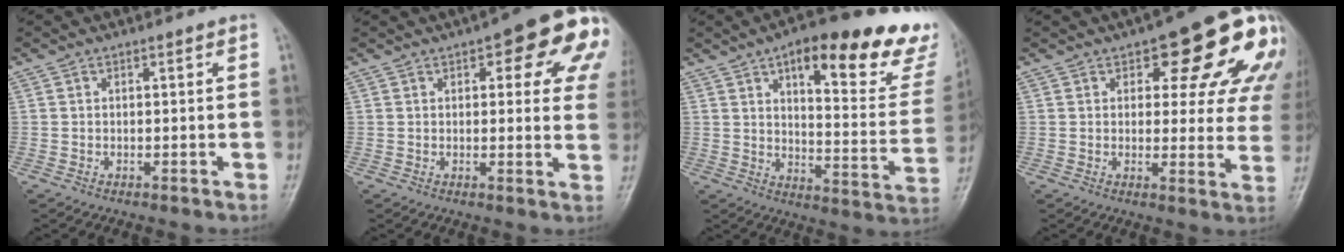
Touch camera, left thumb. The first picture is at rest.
{"total": 16.2, "force": [6.8, 6.2, 13.3], "torque": [-0.121, -0.012, 0.069]}
{"total": 25.7, "force": [15.0, 8.1, 19.2], "torque": [-0.216, -0.054, 0.200]}
{"total": 18.5, "force": [7.8, 7.6, 15.0], "torque": [-0.149, -0.014, 0.093]}